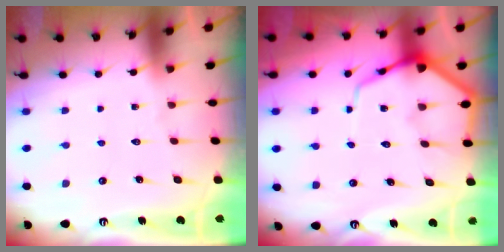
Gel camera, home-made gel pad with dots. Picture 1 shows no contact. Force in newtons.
{"total": 8.2, "press": 8.2, "slide": 0.9}